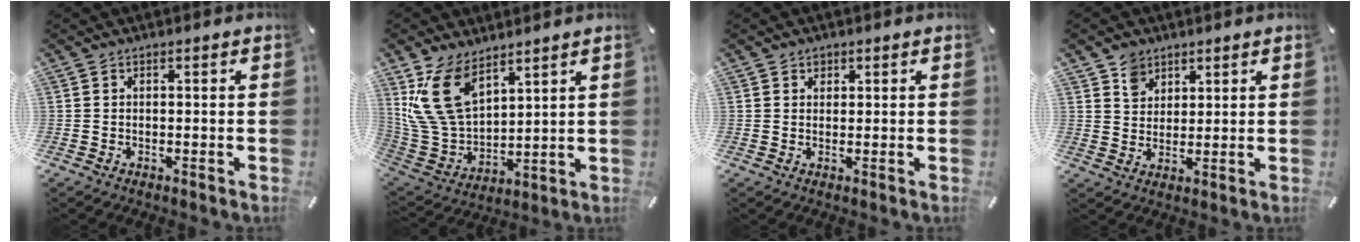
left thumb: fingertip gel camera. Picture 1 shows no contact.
{"total": 14.9, "force": [8.5, 8.9, 8.4], "torque": [-0.215, -0.035, 0.161]}
{"total": 1.4, "force": [0.8, 1.1, 0.1], "torque": [0.013, -0.004, 0.010]}
{"total": 5.3, "force": [3.1, 4.2, 0.8], "torque": [-0.008, -0.007, 0.056]}